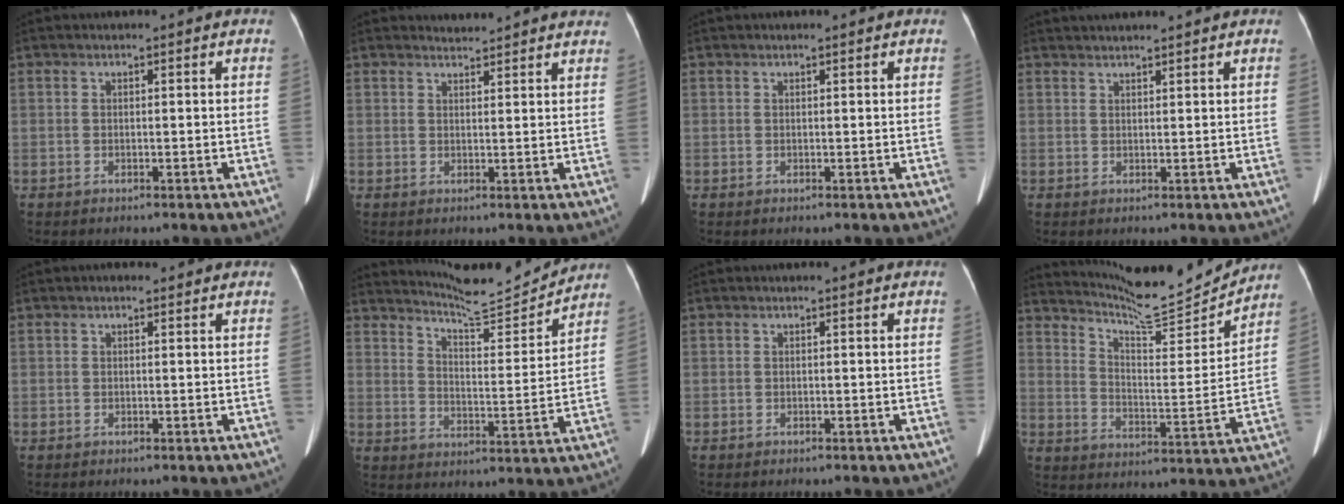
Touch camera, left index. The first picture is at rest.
{"total": 4.6, "force": [4.6, 0.4, 0.0], "torque": [-0.004, 0.006, 0.044]}
{"total": 0.6, "force": [-0.5, 0.0, 0.1], "torque": [-0.007, 0.005, -0.007]}
{"total": 3.7, "force": [3.4, 0.0, 1.3], "torque": [-0.016, 0.028, 0.049]}
{"total": 0.6, "force": [-0.4, 0.3, 0.3], "torque": [-0.011, 0.008, -0.008]}
{"total": 10.6, "force": [10.5, -0.6, 1.6], "torque": [-0.032, -0.018, 0.160]}
{"total": 0.0}
{"total": 13.7, "force": [13.4, -0.2, 2.7], "torque": [-0.053, -0.036, 0.201]}